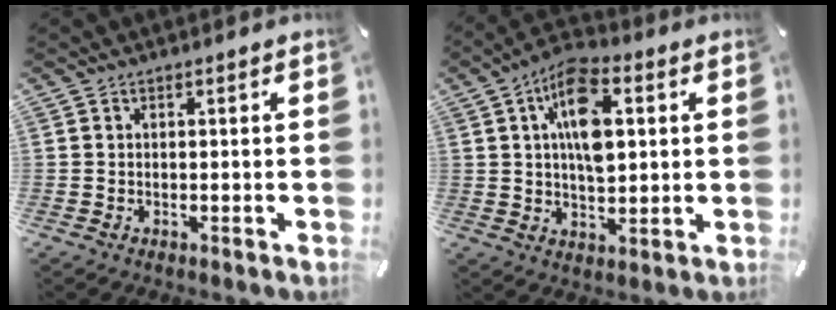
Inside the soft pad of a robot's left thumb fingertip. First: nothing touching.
{"total": 12.7, "force": [3.2, 7.1, 10.0], "torque": [-0.173, 0.002, 0.053]}